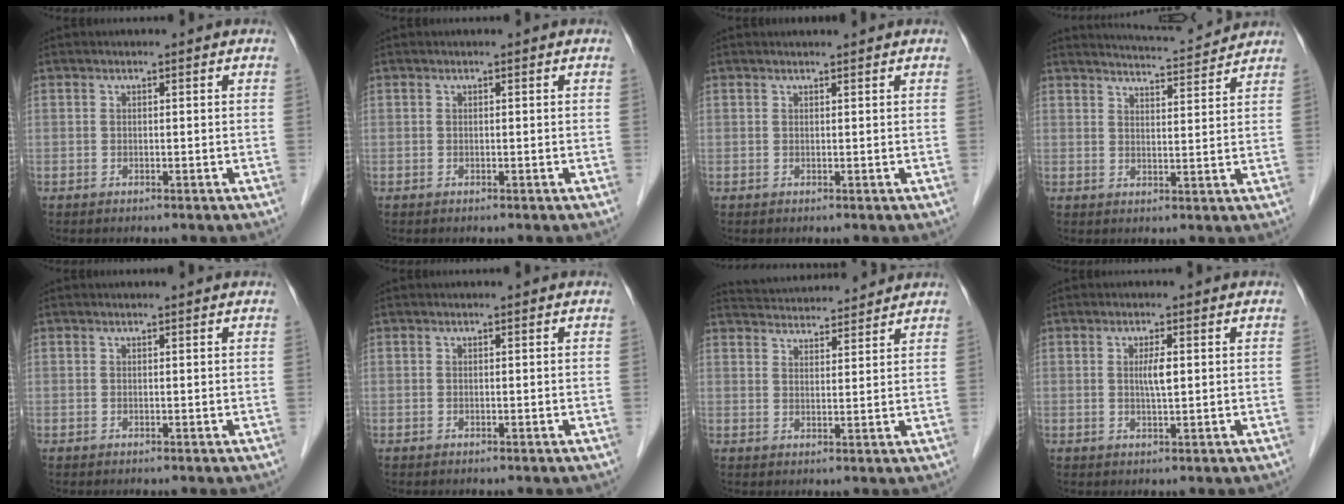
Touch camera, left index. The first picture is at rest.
{"total": 0.0}
{"total": 1.7, "force": [1.7, -0.1, 0.5], "torque": [-0.007, 0.012, 0.026]}
{"total": 8.0, "force": [7.9, -0.3, 1.2], "torque": [-0.030, 0.006, 0.111]}
{"total": 1.1, "force": [1.1, -0.1, 0.3], "torque": [-0.008, 0.006, 0.014]}
{"total": 0.0}
{"total": 11.3, "force": [10.9, 1.5, 2.5], "torque": [-0.044, 0.026, 0.158]}
{"total": 2.2, "force": [0.4, 0.2, 2.2], "torque": [-0.042, -0.001, 0.007]}